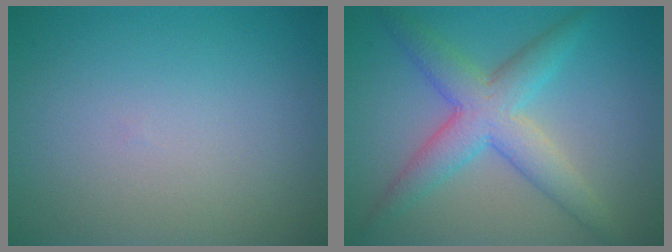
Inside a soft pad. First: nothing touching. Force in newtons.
{"total": 5.4, "press": 5.4, "slide": 0.2}